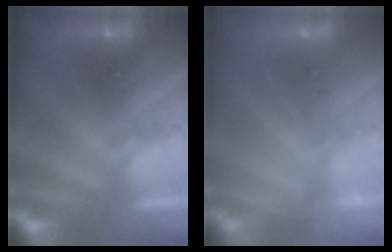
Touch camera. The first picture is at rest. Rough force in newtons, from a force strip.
{"total": 2.4}